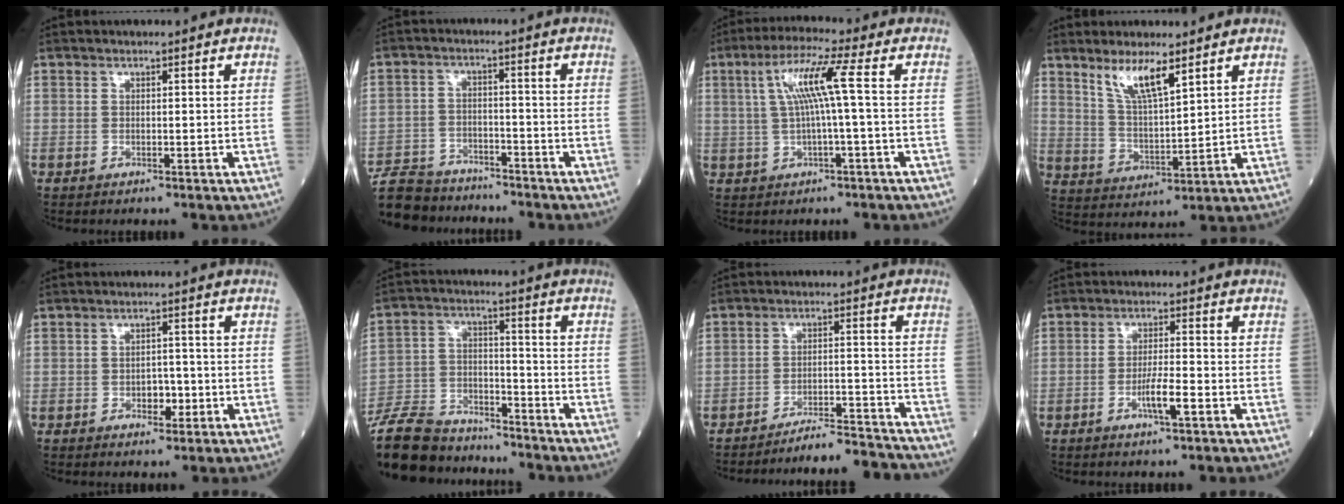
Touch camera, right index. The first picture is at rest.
{"total": 10.0, "force": [-9.1, 3.9, 1.6], "torque": [-0.037, 0.008, -0.153]}
{"total": 7.6, "force": [1.1, -0.6, 7.6], "torque": [-0.147, 0.020, 0.024]}
{"total": 7.4, "force": [5.0, 1.1, 5.4], "torque": [-0.107, -0.006, 0.098]}
{"total": 3.0, "force": [-1.1, 1.7, 2.2], "torque": [-0.029, 0.004, -0.012]}
{"total": 15.7, "force": [-14.2, 5.1, 4.2], "torque": [-0.086, 0.017, -0.245]}
{"total": 9.2, "force": [-9.2, -0.6, 0.8], "torque": [0.002, 0.013, -0.143]}
{"total": 4.5, "force": [-1.9, 0.3, 4.0], "torque": [-0.075, -0.004, -0.036]}